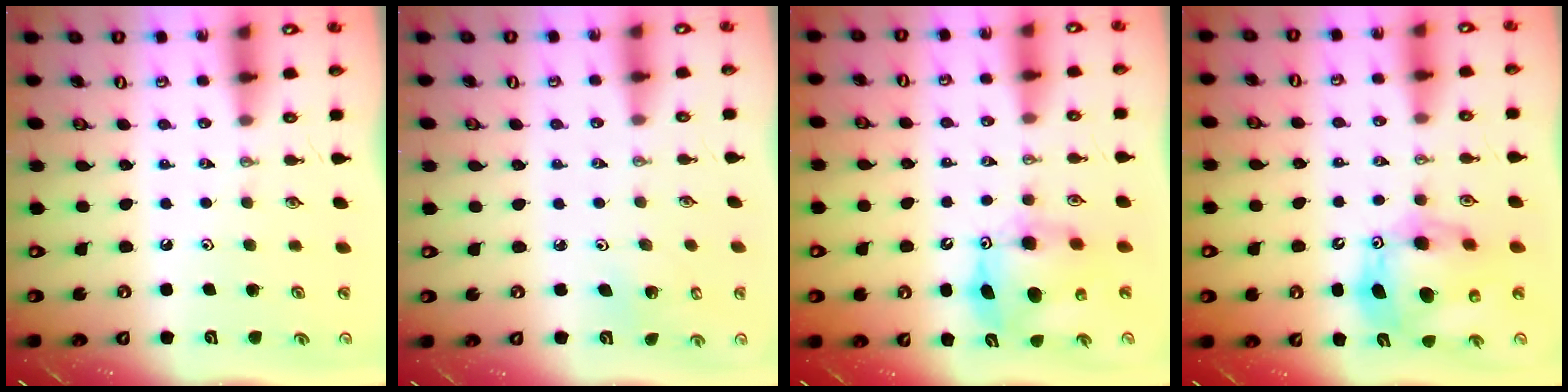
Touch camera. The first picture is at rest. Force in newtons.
{"total": 2.6, "press": 2.6, "slide": 0.2}
{"total": 9.9, "press": 9.8, "slide": 0.5}
{"total": 14.1, "press": 14.0, "slide": 1.8}